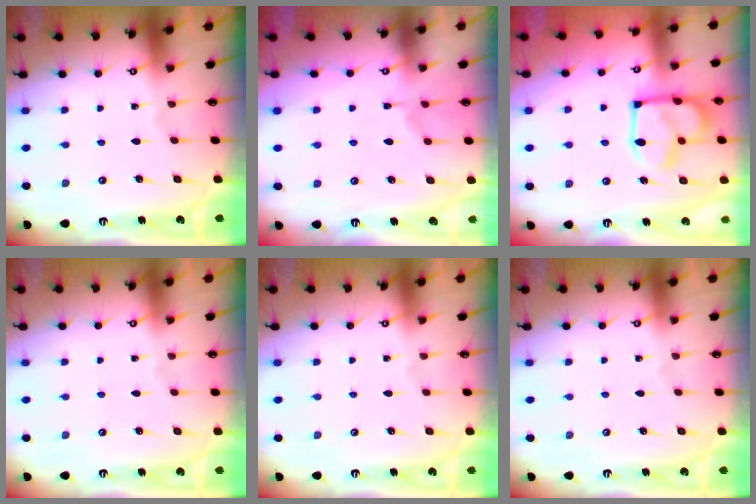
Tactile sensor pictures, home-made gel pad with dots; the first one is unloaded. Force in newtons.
{"total": 2.4, "press": 2.2, "slide": 1.1}
{"total": 12.8, "press": 12.8, "slide": 1.3}
{"total": 0.0}
{"total": 0.0}
{"total": 0.0}